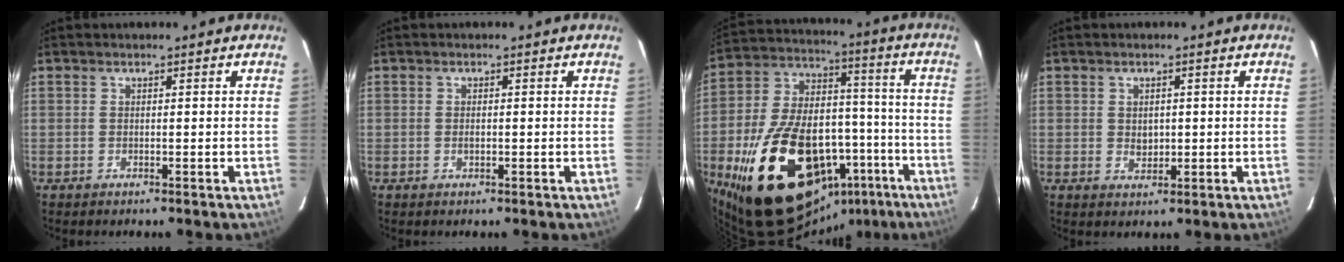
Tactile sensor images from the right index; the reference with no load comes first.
{"total": 1.0, "force": [-0.2, 0.6, 0.8], "torque": [-0.014, 0.001, -0.003]}
{"total": 32.5, "force": [-16.5, 17.2, 22.1], "torque": [-0.381, 0.018, -0.225]}
{"total": 2.7, "force": [0.0, 2.1, 1.6], "torque": [-0.023, 0.001, 0.004]}